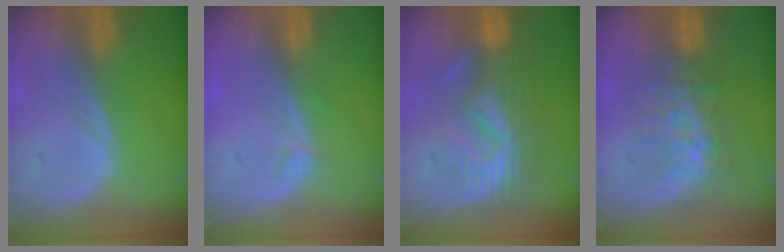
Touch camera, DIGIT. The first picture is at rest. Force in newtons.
{"total": 1.0, "press": 0.9, "slide": 0.3}
{"total": 9.0, "press": 8.4, "slide": 3.2}
{"total": 7.6, "press": 7.3, "slide": 2.1}